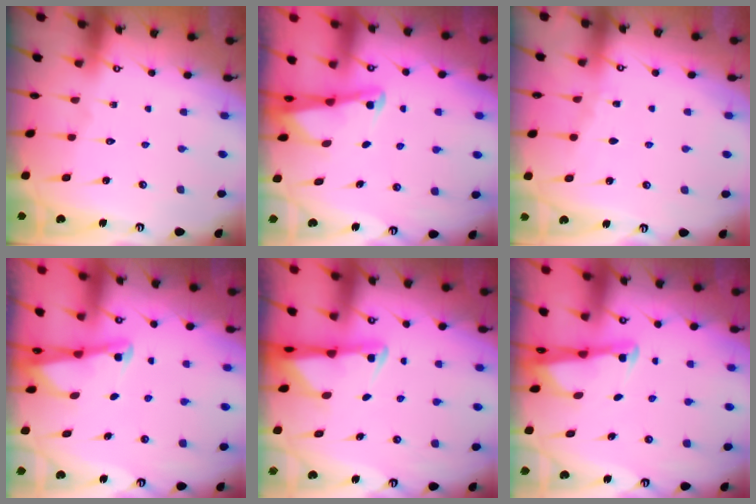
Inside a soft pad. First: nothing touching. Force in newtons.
{"total": 2.2, "press": 2.2, "slide": 0.3}
{"total": 2.8, "press": 2.8, "slide": 0.4}
{"total": 2.2, "press": 2.2, "slide": 0.3}
{"total": 2.4, "press": 2.3, "slide": 0.5}
{"total": 2.5, "press": 2.5, "slide": 0.2}